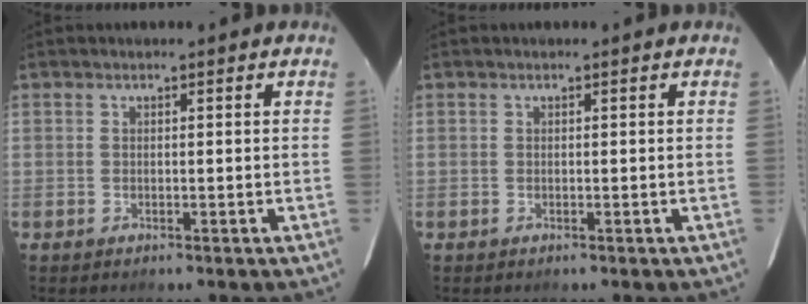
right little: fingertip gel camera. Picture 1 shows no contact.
{"total": 0.0}